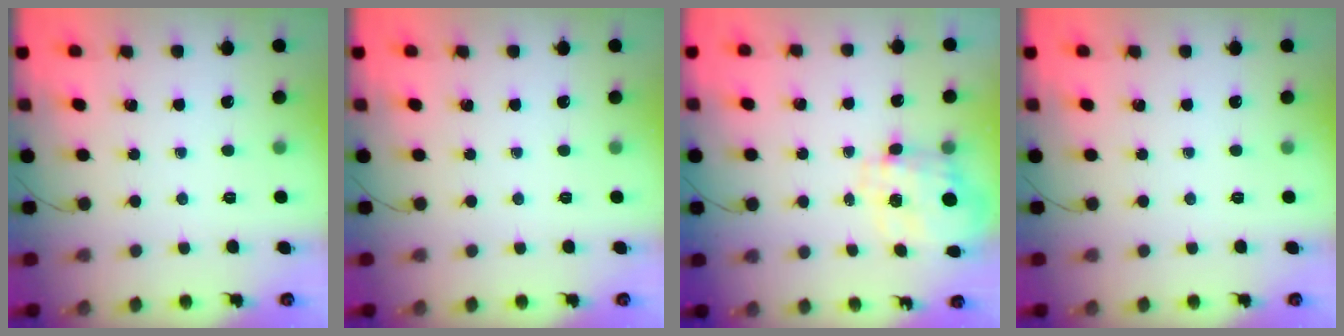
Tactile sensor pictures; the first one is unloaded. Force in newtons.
{"total": 0.0}
{"total": 3.5, "press": 3.4, "slide": 1.1}
{"total": 0.0}